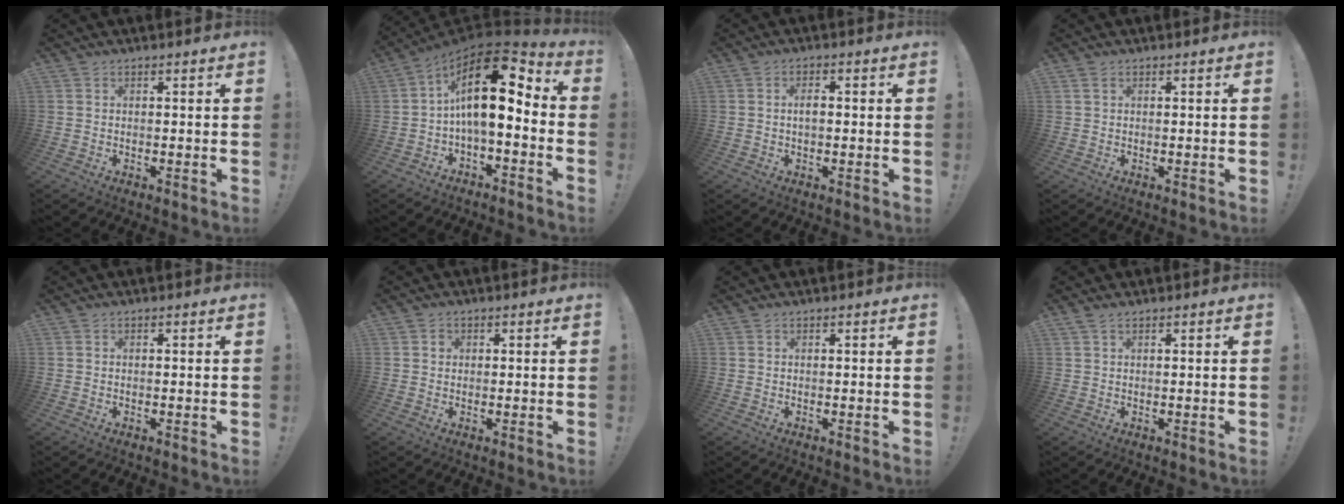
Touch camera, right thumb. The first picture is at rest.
{"total": 18.1, "force": [3.9, 7.8, 15.8], "torque": [-0.282, -0.021, 0.064]}
{"total": 2.5, "force": [-0.1, 1.1, 2.3], "torque": [-0.040, 0.006, -0.005]}
{"total": 1.2, "force": [0.7, 0.8, 0.6], "torque": [-0.015, 0.003, 0.014]}
{"total": 0.0}
{"total": 1.2, "force": [0.2, 1.1, 0.4], "torque": [-0.001, 0.001, 0.001]}
{"total": 0.0}
{"total": 1.2, "force": [0.9, 0.3, 0.7], "torque": [-0.018, 0.001, 0.018]}